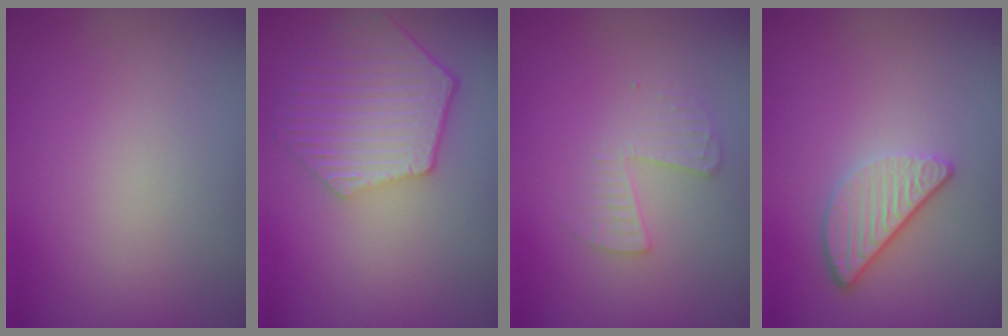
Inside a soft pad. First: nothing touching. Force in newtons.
{"total": 5.9, "press": 5.0, "slide": 3.1}
{"total": 2.1, "press": 2.0, "slide": 0.1}
{"total": 3.4, "press": 2.8, "slide": 1.9}